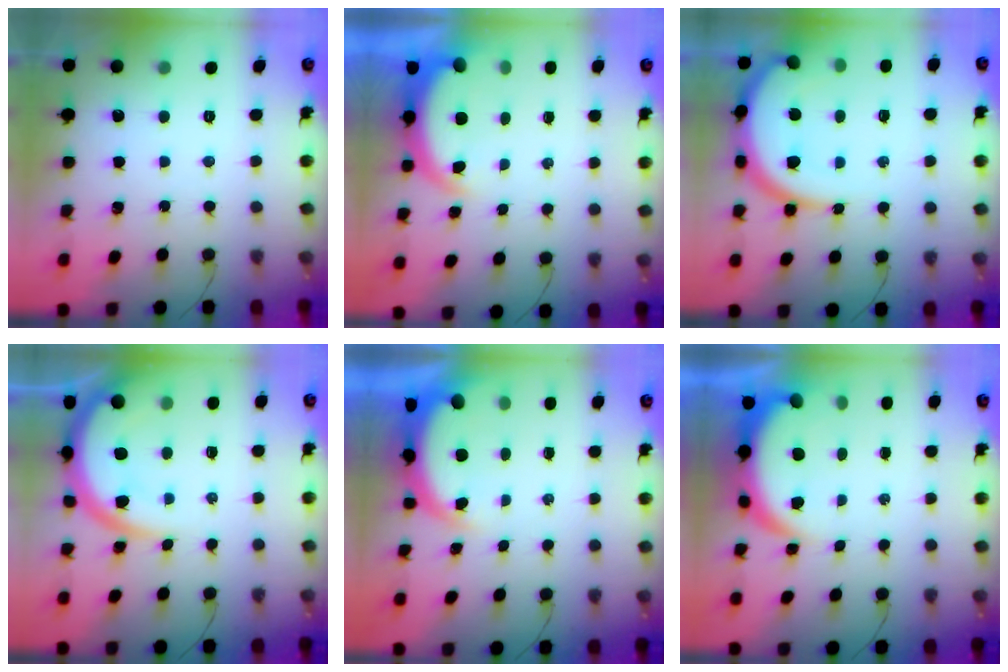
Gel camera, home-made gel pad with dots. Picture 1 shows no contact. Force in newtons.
{"total": 5.8, "press": 5.8, "slide": 0.9}
{"total": 12.4, "press": 12.4, "slide": 1.2}
{"total": 11.0, "press": 11.0, "slide": 1.1}
{"total": 4.6, "press": 4.4, "slide": 1.3}
{"total": 6.4, "press": 6.4, "slide": 0.9}